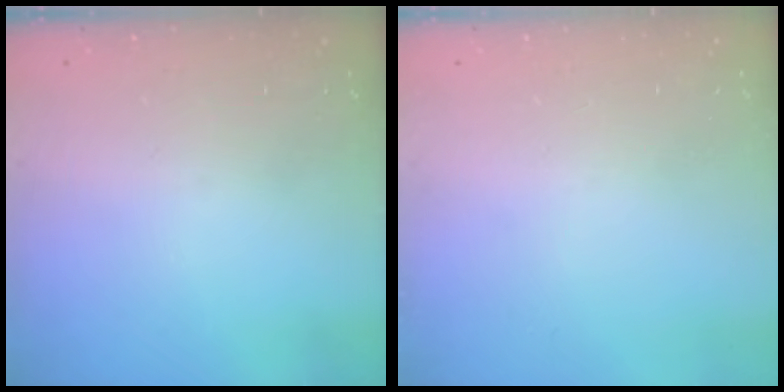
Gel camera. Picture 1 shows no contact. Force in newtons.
{"total": 0.0}